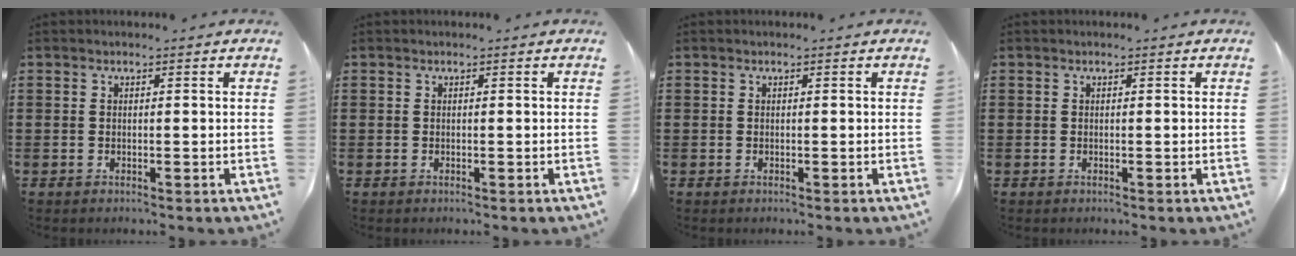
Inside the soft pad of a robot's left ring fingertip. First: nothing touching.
{"total": 0.0}
{"total": 0.0}
{"total": 0.0}